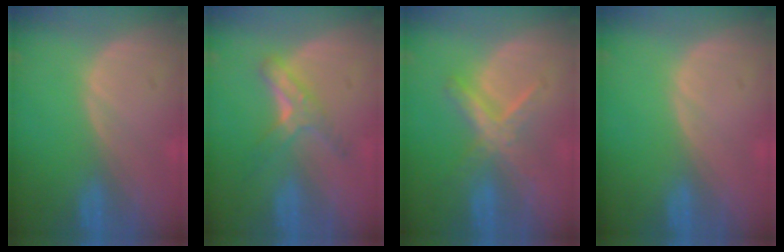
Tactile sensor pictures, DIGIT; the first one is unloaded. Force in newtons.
{"total": 5.5, "press": 4.9, "slide": 2.6}
{"total": 5.5, "press": 5.3, "slide": 1.7}
{"total": 0.0}